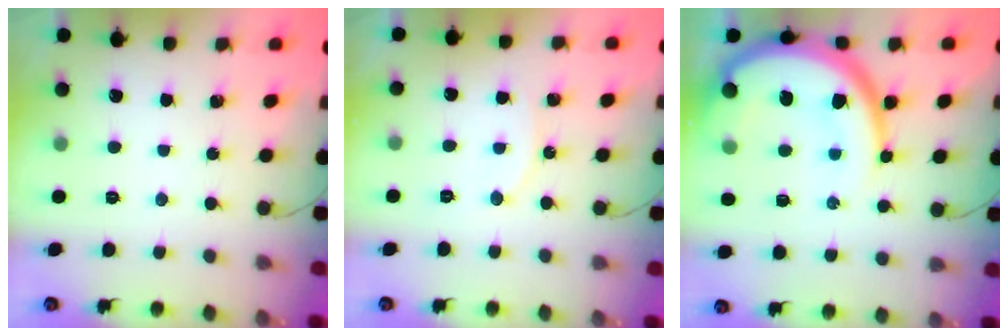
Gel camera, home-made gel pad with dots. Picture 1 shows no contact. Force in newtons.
{"total": 6.0, "press": 6.0, "slide": 0.2}
{"total": 17.8, "press": 17.7, "slide": 2.0}